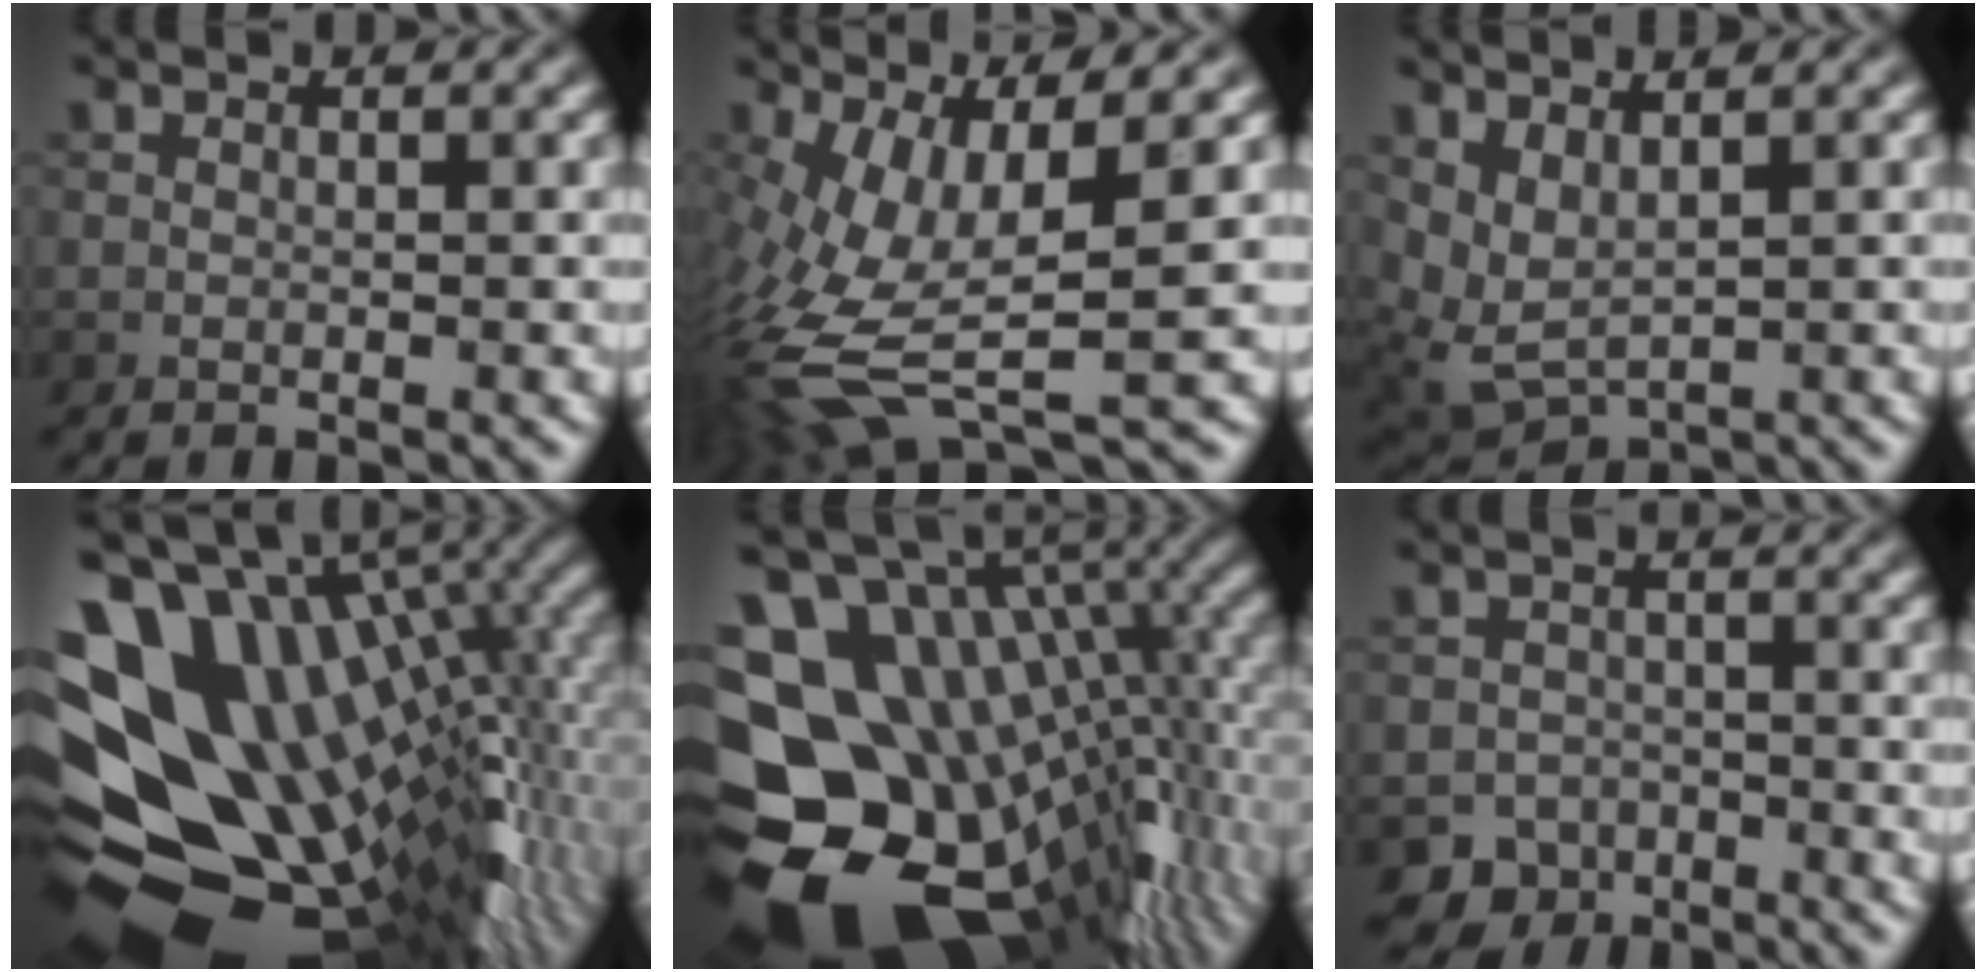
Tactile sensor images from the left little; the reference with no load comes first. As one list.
[{"total": 11.4, "force": [-1.9, 4.1, 10.4], "torque": [-0.236, -0.016, -0.025]}, {"total": 3.5, "force": [1.8, 1.6, 2.6], "torque": [-0.073, -0.009, 0.044]}, {"total": 18.0, "force": [1.1, 10.7, 14.4], "torque": [-0.231, -0.008, 0.042]}, {"total": 19.5, "force": [-4.2, 13.2, 13.7], "torque": [-0.221, -0.004, -0.037]}, {"total": 3.8, "force": [-2.6, 2.7, 0.3], "torque": [0.011, -0.002, -0.043]}]